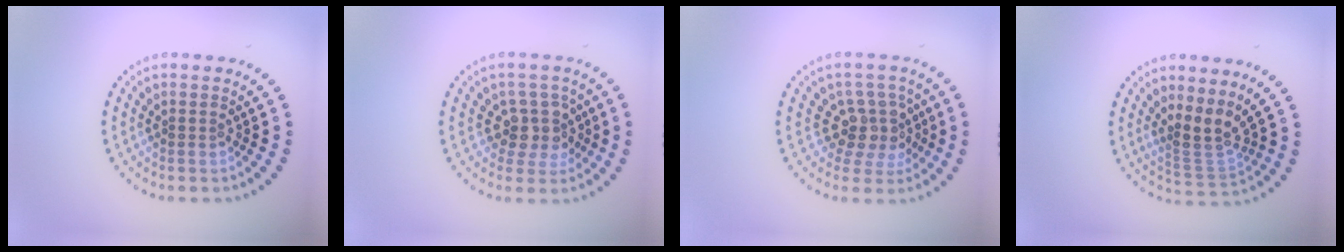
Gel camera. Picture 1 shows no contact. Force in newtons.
{"total": 3.1, "press": 2.5, "slide": 1.9}
{"total": 3.6, "press": 2.8, "slide": 2.3}
{"total": 3.2, "press": 2.3, "slide": 2.2}